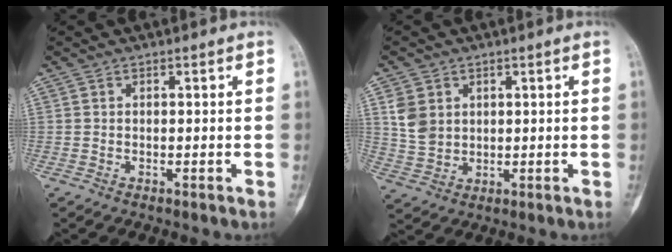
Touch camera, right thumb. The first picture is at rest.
{"total": 6.0, "force": [2.0, 4.8, 3.0], "torque": [-0.039, -0.009, 0.048]}